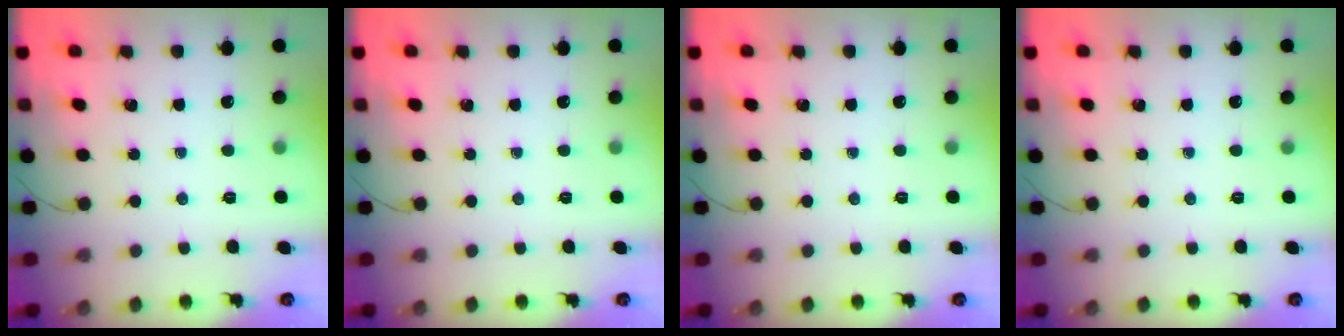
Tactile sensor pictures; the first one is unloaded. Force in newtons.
{"total": 0.0}
{"total": 0.0}
{"total": 0.0}